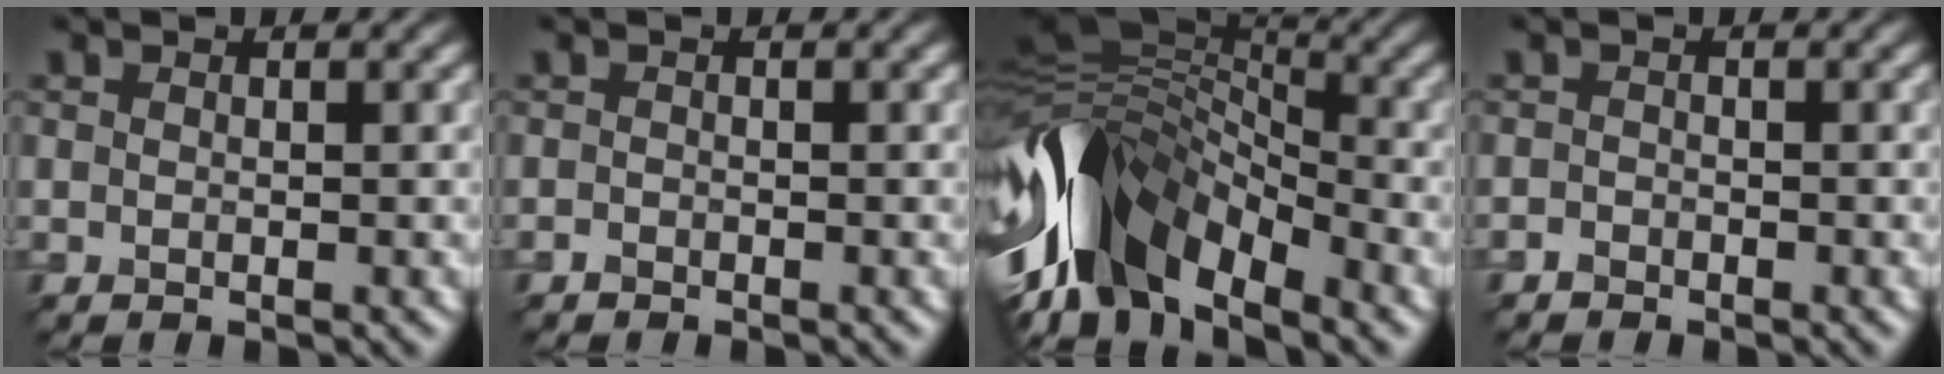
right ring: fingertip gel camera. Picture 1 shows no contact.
{"total": 0.5, "force": [-0.4, 0.0, -0.4], "torque": [0.008, 0.002, -0.015]}
{"total": 10.4, "force": [-4.5, 5.8, 7.4], "torque": [-0.135, 0.014, -0.101]}
{"total": 0.8, "force": [-0.6, 0.2, -0.5], "torque": [0.011, 0.002, -0.021]}